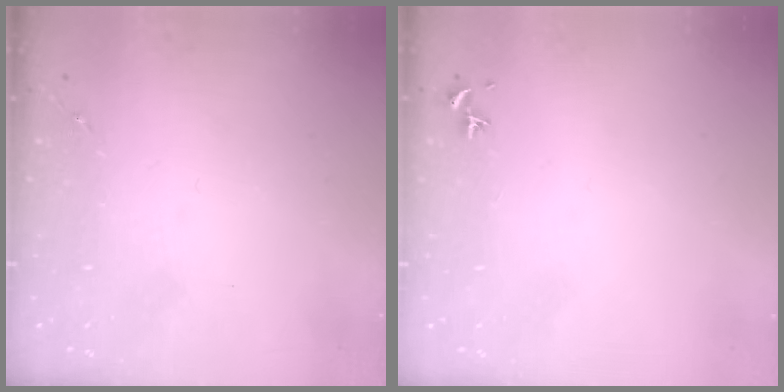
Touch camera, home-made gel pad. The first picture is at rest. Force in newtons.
{"total": 0.7, "press": 0.5, "slide": 0.4}